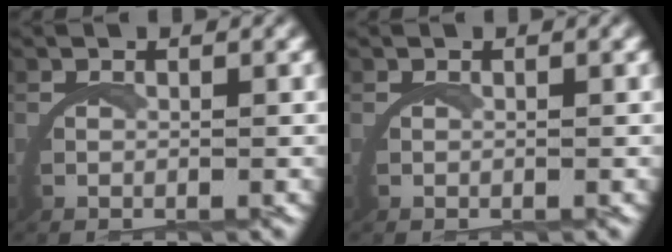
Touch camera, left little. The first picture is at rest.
{"total": 0.0}